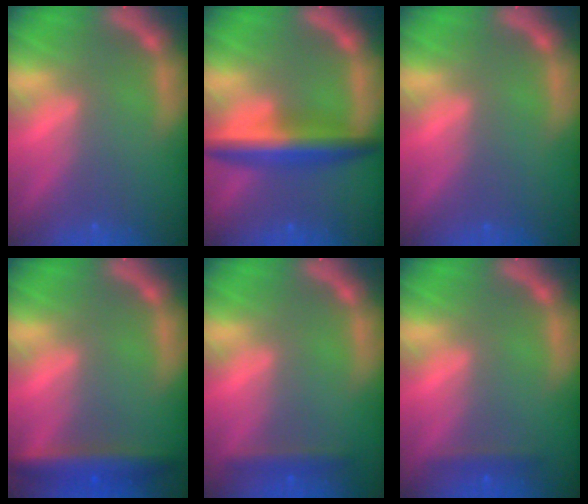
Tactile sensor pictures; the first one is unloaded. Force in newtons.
{"total": 6.0}
{"total": 0.0}
{"total": 4.5}
{"total": 1.9}
{"total": 1.4}